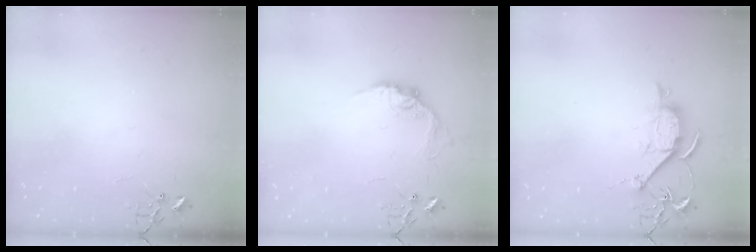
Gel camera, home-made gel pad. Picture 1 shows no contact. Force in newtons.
{"total": 11.2, "press": 11.2, "slide": 0.6}
{"total": 8.5, "press": 8.5, "slide": 0.8}